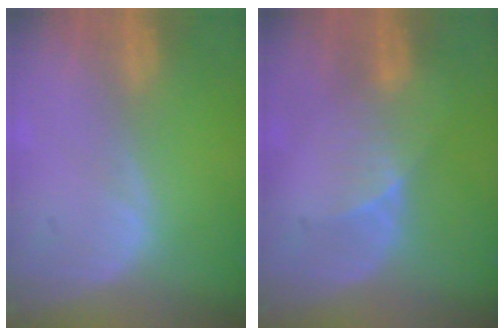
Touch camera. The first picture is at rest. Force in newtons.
{"total": 3.2, "press": 2.8, "slide": 1.4}